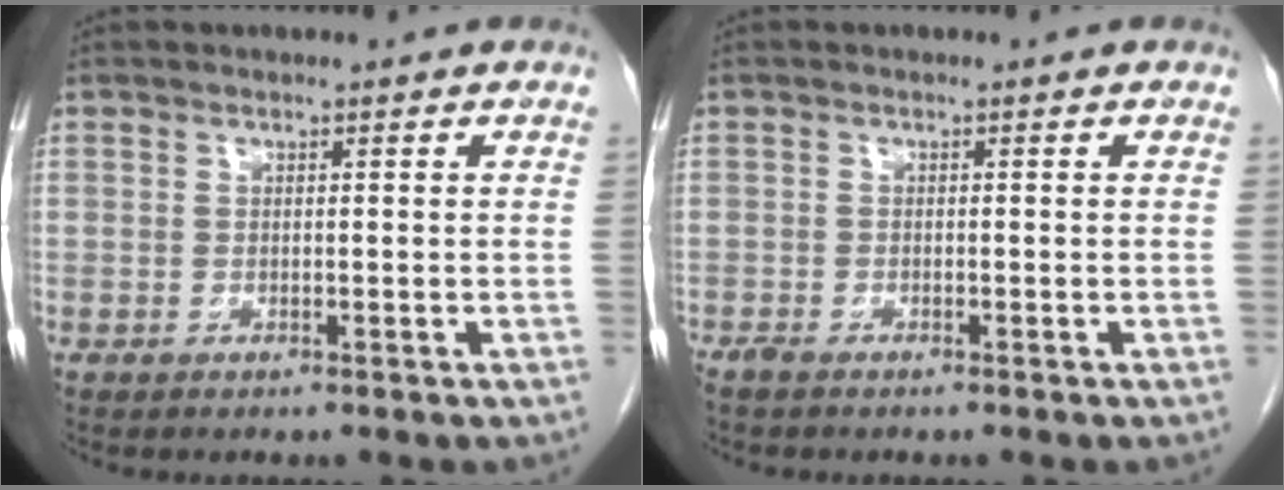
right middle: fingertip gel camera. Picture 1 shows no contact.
{"total": 0.9, "force": [-0.8, 0.1, 0.4], "torque": [-0.016, -0.004, -0.016]}